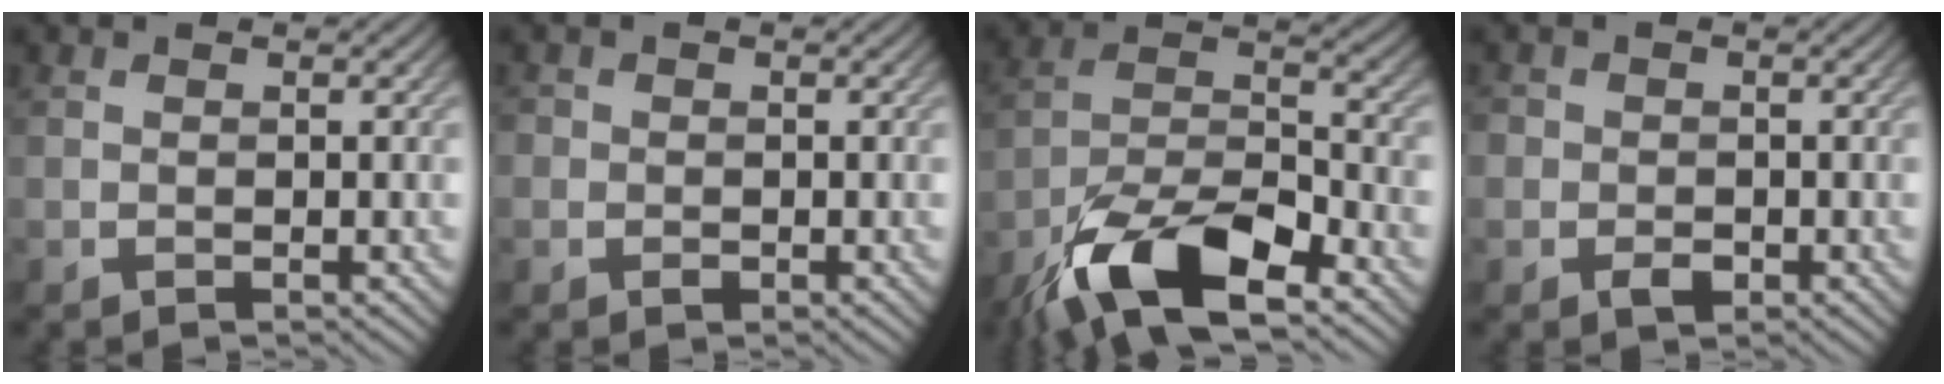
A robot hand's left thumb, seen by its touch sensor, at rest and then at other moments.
{"total": 1.5, "force": [-0.4, 1.3, 0.5], "torque": [-0.003, -0.005, -0.011]}
{"total": 14.0, "force": [-9.1, 5.0, 9.4], "torque": [-0.182, -0.003, -0.184]}
{"total": 2.3, "force": [-0.9, 1.9, 1.0], "torque": [-0.015, -0.005, -0.022]}